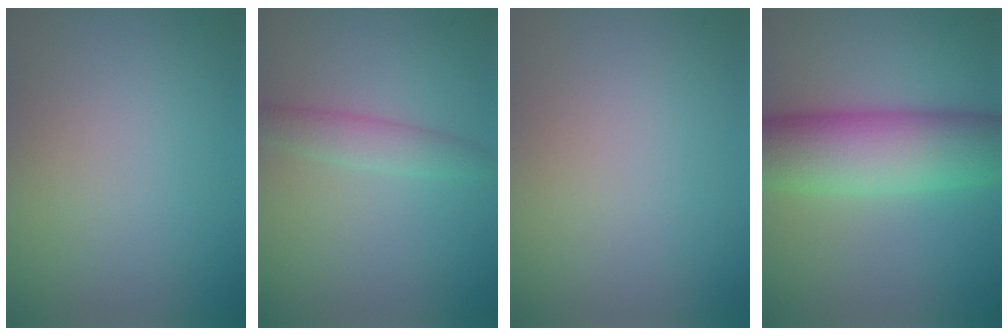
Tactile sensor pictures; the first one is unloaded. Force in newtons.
{"total": 2.2, "press": 2.2, "slide": 0.0}
{"total": 0.0}
{"total": 10.1, "press": 10.1, "slide": 0.4}